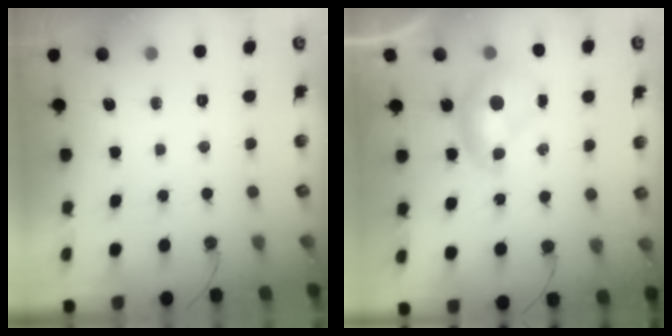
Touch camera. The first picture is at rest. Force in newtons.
{"total": 0.0}